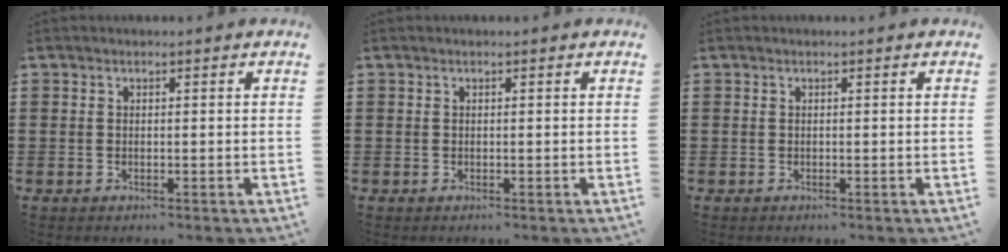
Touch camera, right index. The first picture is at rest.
{"total": 0.0}
{"total": 0.0}